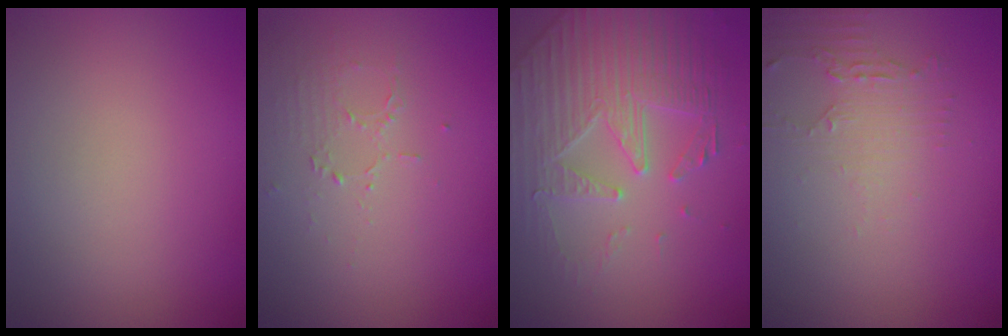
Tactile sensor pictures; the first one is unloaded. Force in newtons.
{"total": 1.3, "press": 0.6, "slide": 1.1}
{"total": 4.4, "press": 4.2, "slide": 1.3}
{"total": 2.2, "press": 1.8, "slide": 1.2}